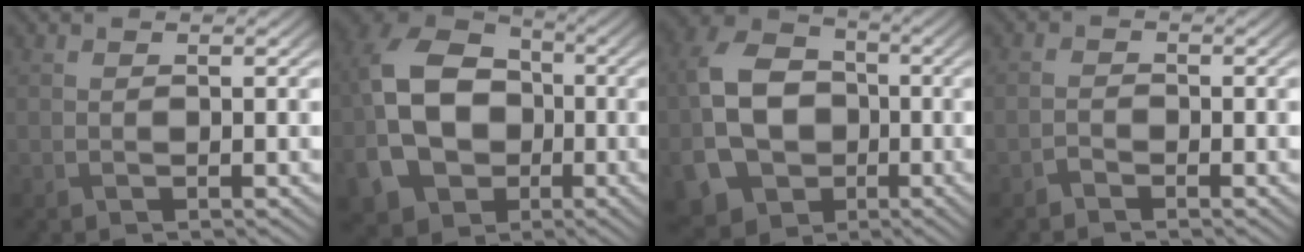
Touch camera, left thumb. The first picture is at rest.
{"total": 14.1, "force": [-3.2, 10.8, 8.5], "torque": [-0.210, -0.025, -0.063]}
{"total": 12.9, "force": [-2.6, 10.4, 7.1], "torque": [-0.191, -0.040, -0.046]}
{"total": 1.1, "force": [-1.1, 0.5, 0.0], "torque": [-0.002, 0.001, -0.024]}